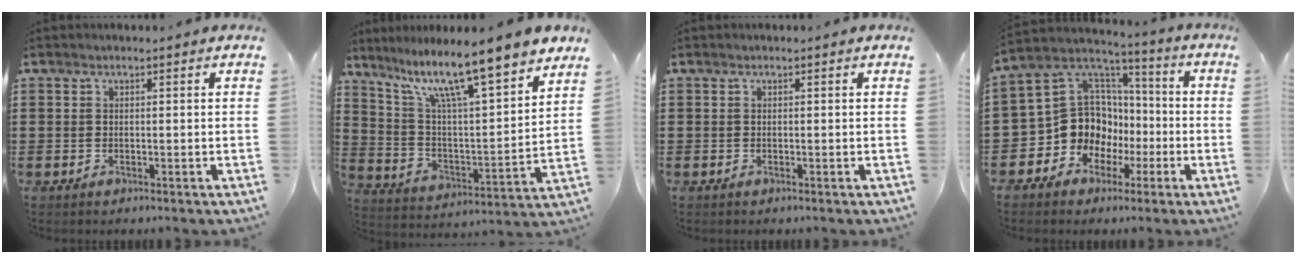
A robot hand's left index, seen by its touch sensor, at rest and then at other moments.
{"total": 11.7, "force": [9.4, 0.7, 6.9], "torque": [-0.160, -0.063, 0.153]}
{"total": 0.0}
{"total": 12.1, "force": [-2.8, 11.1, 4.0], "torque": [-0.117, -0.009, -0.044]}